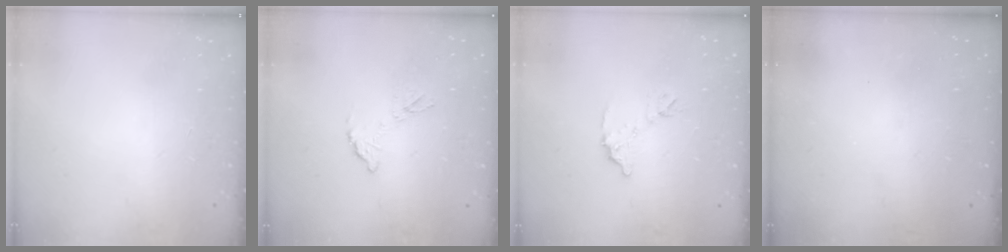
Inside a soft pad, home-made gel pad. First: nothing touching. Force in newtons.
{"total": 6.3, "press": 6.3, "slide": 0.4}
{"total": 8.1, "press": 8.1, "slide": 0.5}
{"total": 3.2, "press": 3.2, "slide": 0.1}